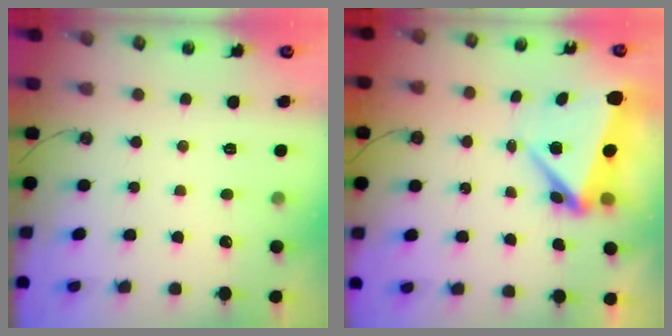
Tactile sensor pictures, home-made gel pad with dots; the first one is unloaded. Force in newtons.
{"total": 7.1, "press": 6.8, "slide": 2.0}